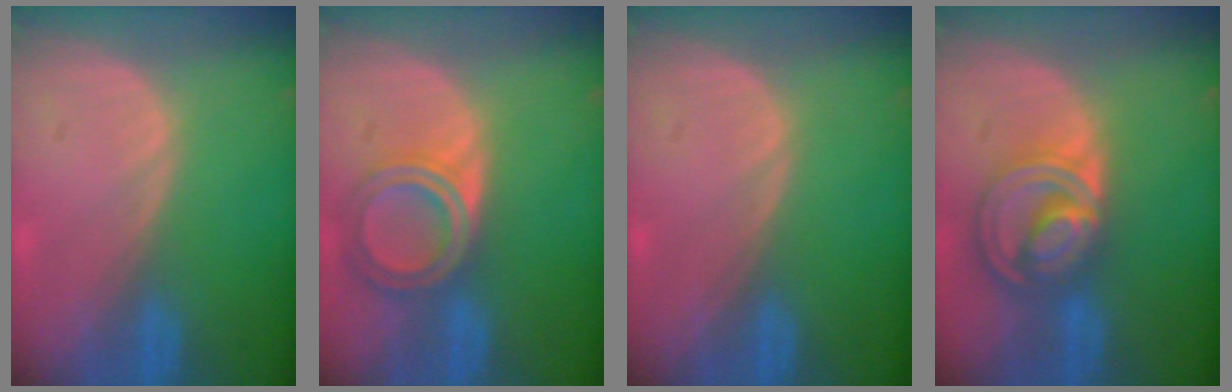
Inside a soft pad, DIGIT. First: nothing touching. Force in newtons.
{"total": 6.4, "press": 5.7, "slide": 3.0}
{"total": 0.0}
{"total": 8.7, "press": 7.4, "slide": 4.6}